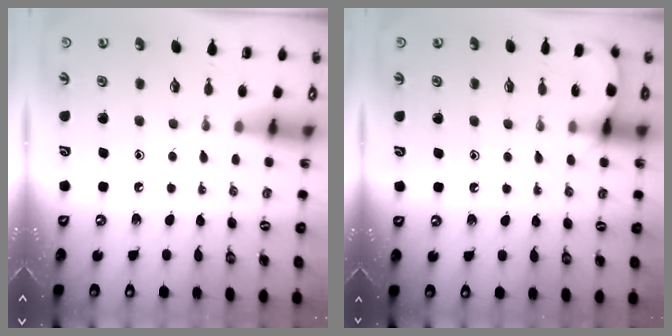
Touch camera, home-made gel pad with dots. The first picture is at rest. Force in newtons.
{"total": 3.9, "press": 3.9, "slide": 0.3}